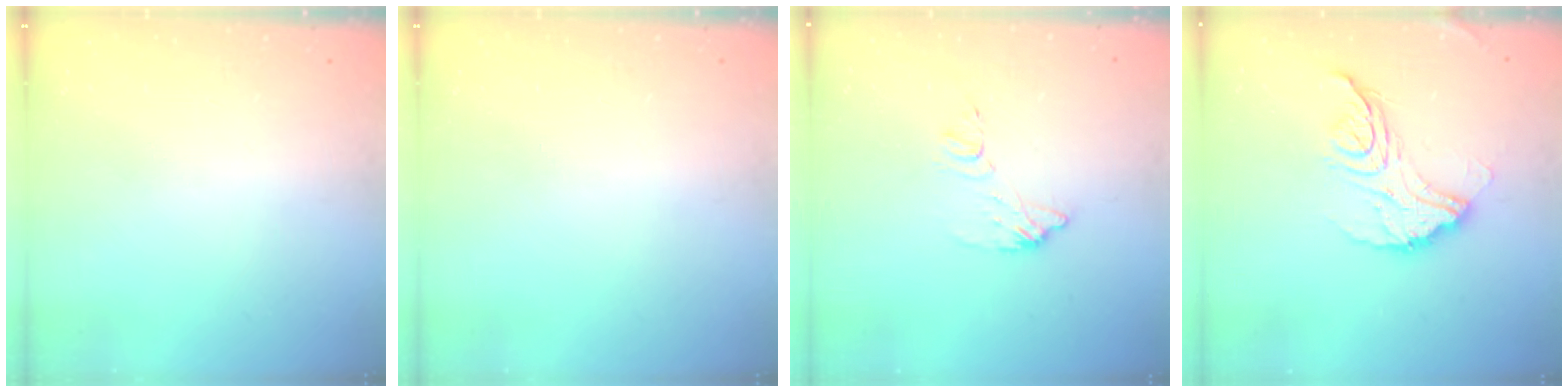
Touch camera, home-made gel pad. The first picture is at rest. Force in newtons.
{"total": 0.0}
{"total": 8.1, "press": 8.1, "slide": 0.1}
{"total": 13.8, "press": 13.8, "slide": 1.0}